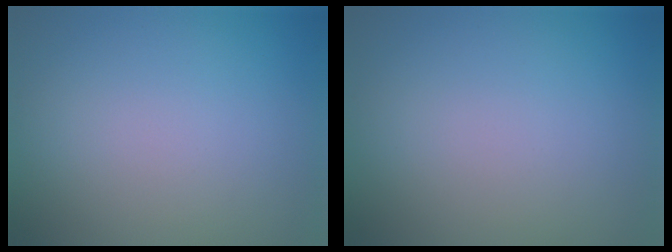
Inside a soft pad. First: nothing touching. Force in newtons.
{"total": 0.0}